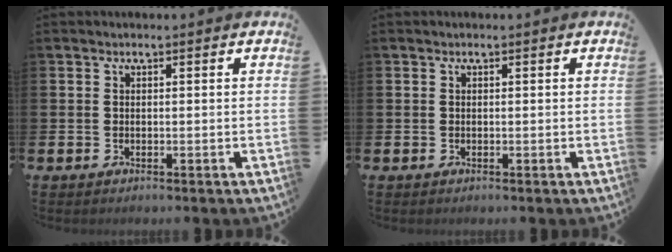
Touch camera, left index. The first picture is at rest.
{"total": 0.0}